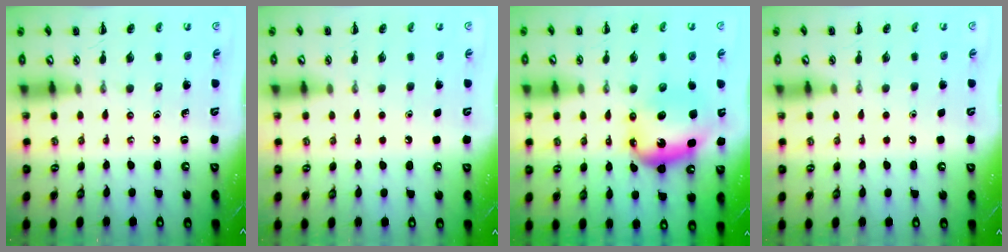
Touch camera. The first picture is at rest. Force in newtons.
{"total": 1.7, "press": 1.6, "slide": 0.1}
{"total": 8.1, "press": 7.9, "slide": 1.8}
{"total": 1.7, "press": 1.7, "slide": 0.1}